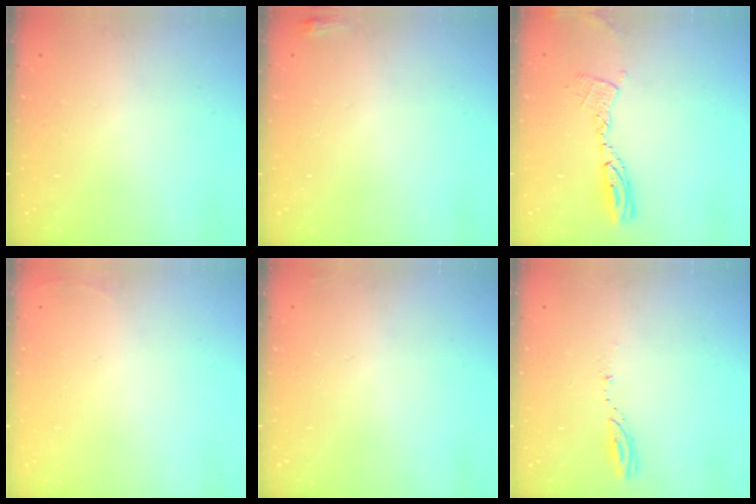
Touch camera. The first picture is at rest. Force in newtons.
{"total": 3.2, "press": 2.9, "slide": 1.3}
{"total": 9.7, "press": 9.6, "slide": 0.9}
{"total": 2.7, "press": 2.6, "slide": 1.0}
{"total": 2.3, "press": 2.2, "slide": 0.8}
{"total": 3.1, "press": 3.0, "slide": 0.3}